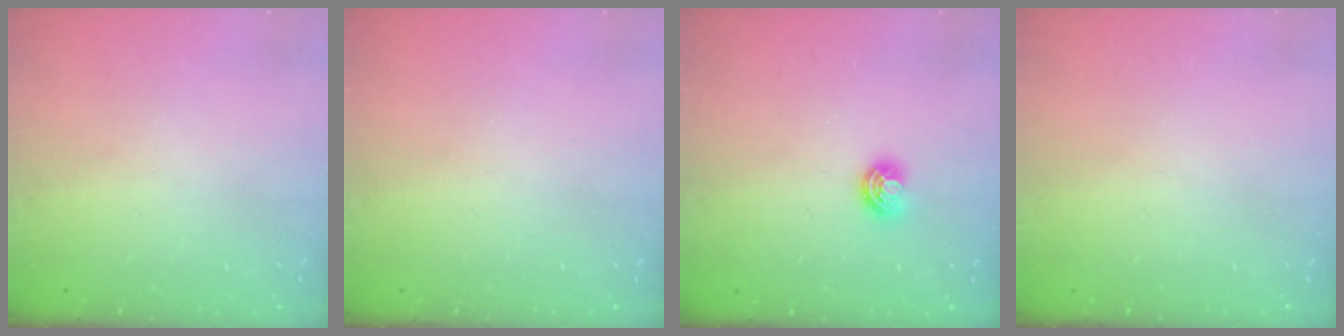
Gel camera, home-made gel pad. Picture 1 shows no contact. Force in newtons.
{"total": 0.0}
{"total": 5.7, "press": 5.7, "slide": 0.7}
{"total": 0.0}